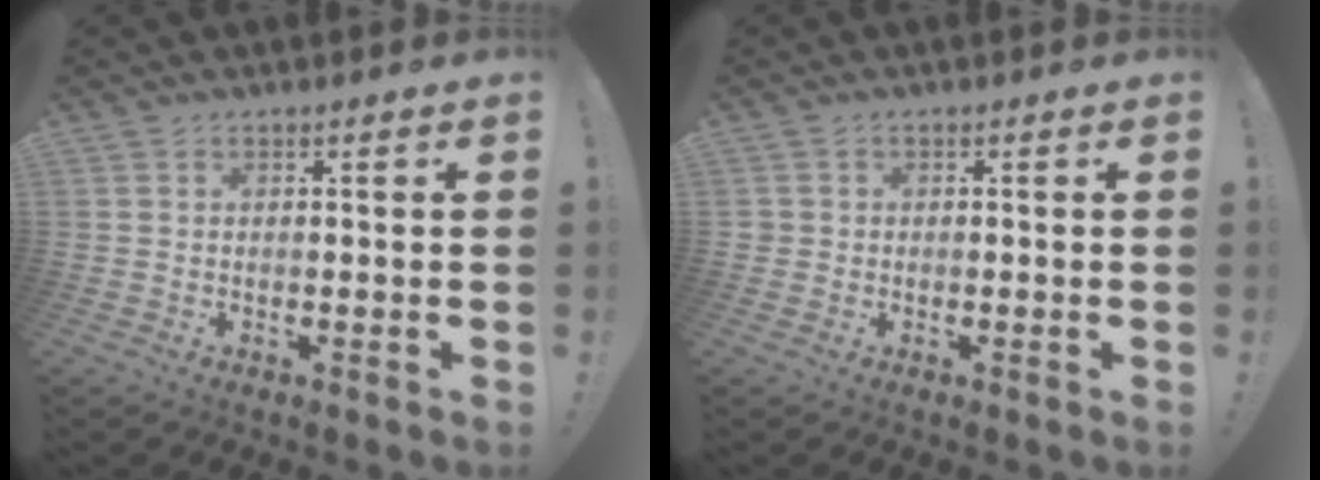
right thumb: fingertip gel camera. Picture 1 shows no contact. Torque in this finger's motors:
{"motor_torque": [-0.01, 0.18, 0.08, -0.40, 0.07]}